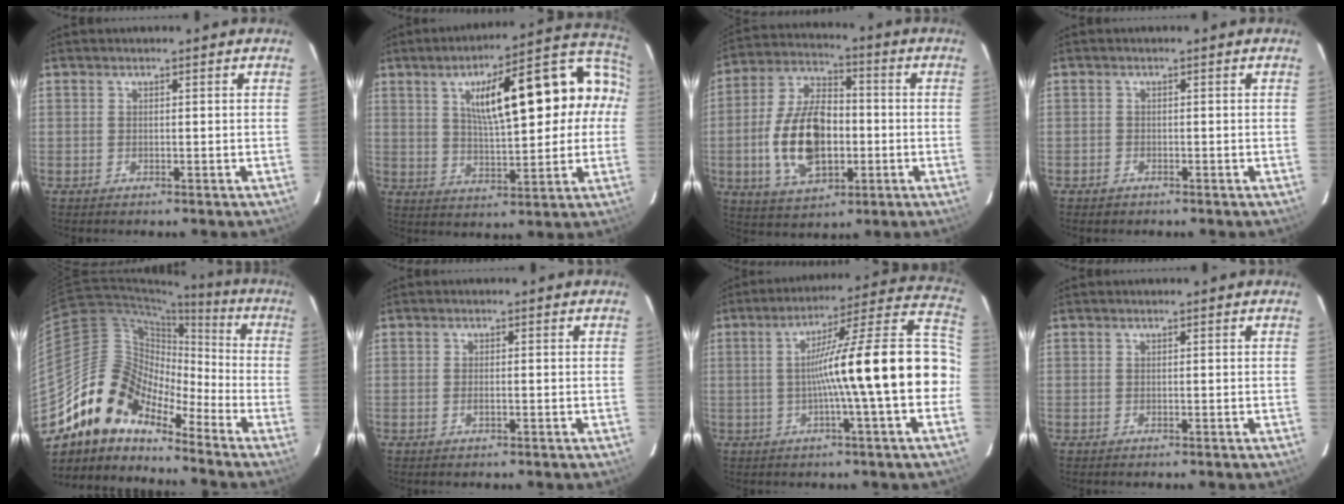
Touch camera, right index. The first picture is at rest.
{"total": 19.8, "force": [3.7, 6.4, 18.3], "torque": [-0.274, 0.049, 0.069]}
{"total": 16.5, "force": [-3.0, 9.3, 13.4], "torque": [-0.269, 0.011, -0.044]}
{"total": 1.3, "force": [-0.9, 0.9, 0.1], "torque": [-0.004, 0.004, -0.013]}
{"total": 13.7, "force": [-10.8, 6.9, 5.0], "torque": [-0.087, 0.027, -0.218]}
{"total": 1.1, "force": [-0.4, 0.3, 0.9], "torque": [-0.019, -0.002, -0.006]}
{"total": 19.1, "force": [-2.7, 0.2, 18.9], "torque": [-0.249, 0.030, -0.042]}
{"total": 0.0}